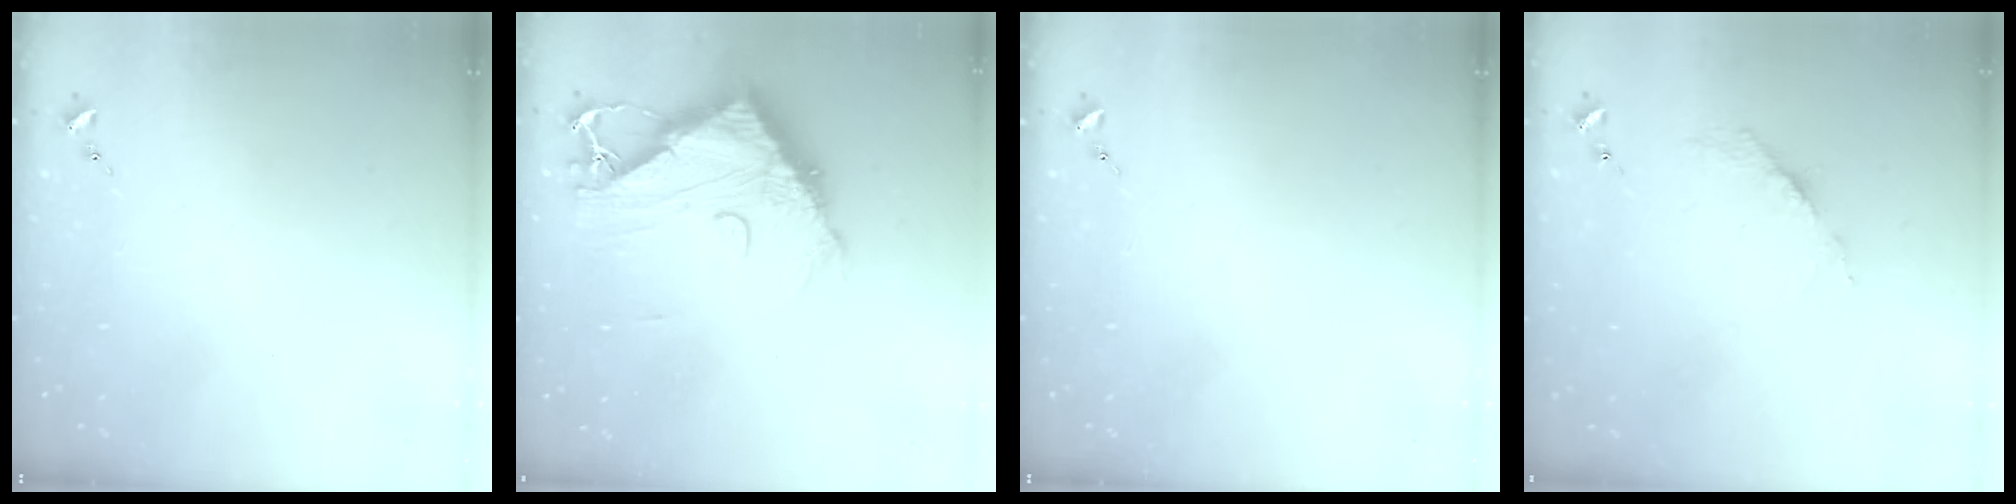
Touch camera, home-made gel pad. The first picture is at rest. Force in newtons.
{"total": 13.4, "press": 13.3, "slide": 1.5}
{"total": 0.0}
{"total": 3.8, "press": 3.8, "slide": 0.4}